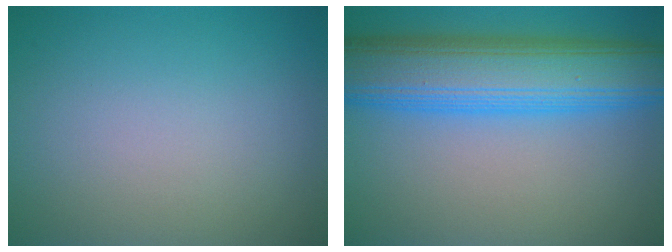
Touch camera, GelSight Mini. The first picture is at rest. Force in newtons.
{"total": 10.4, "press": 10.4, "slide": 0.3}